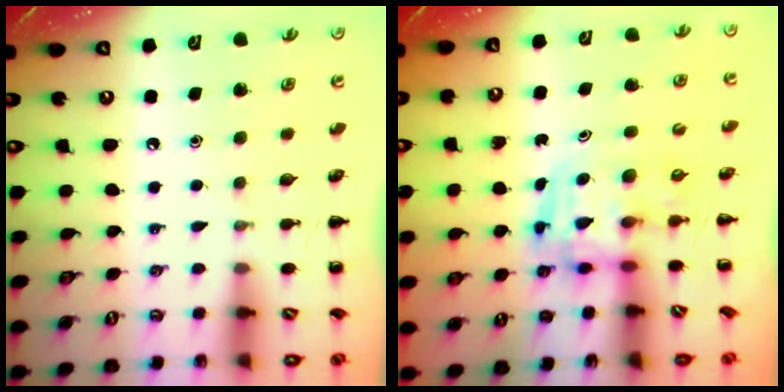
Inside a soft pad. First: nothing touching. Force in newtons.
{"total": 3.7, "press": 3.7, "slide": 0.6}